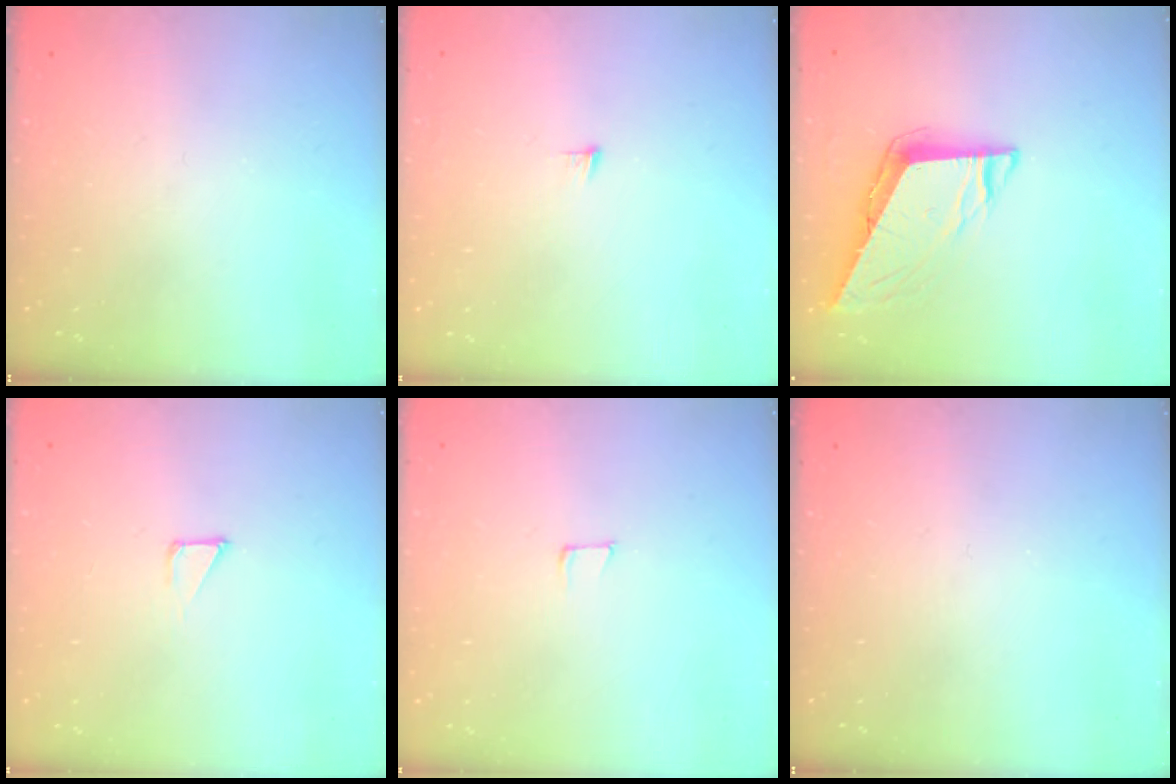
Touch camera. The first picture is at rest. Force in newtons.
{"total": 3.6, "press": 3.5, "slide": 0.3}
{"total": 8.0, "press": 8.0, "slide": 0.8}
{"total": 1.3, "press": 1.3, "slide": 0.0}
{"total": 4.1, "press": 4.0, "slide": 1.1}
{"total": 0.0}